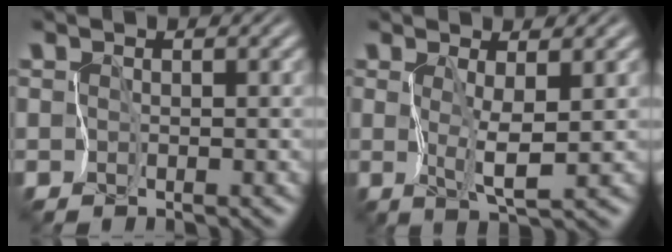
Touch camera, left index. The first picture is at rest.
{"total": 2.5, "force": [0.7, 0.2, 2.4], "torque": [-0.050, -0.006, 0.019]}